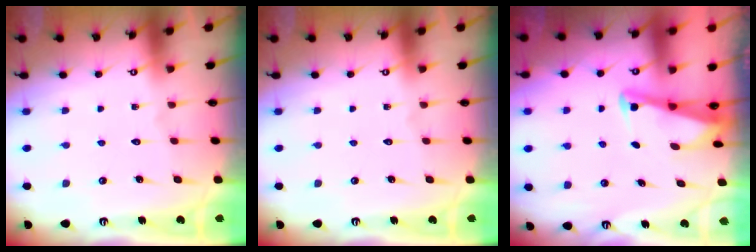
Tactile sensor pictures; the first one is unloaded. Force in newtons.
{"total": 0.0}
{"total": 2.9, "press": 2.8, "slide": 0.3}